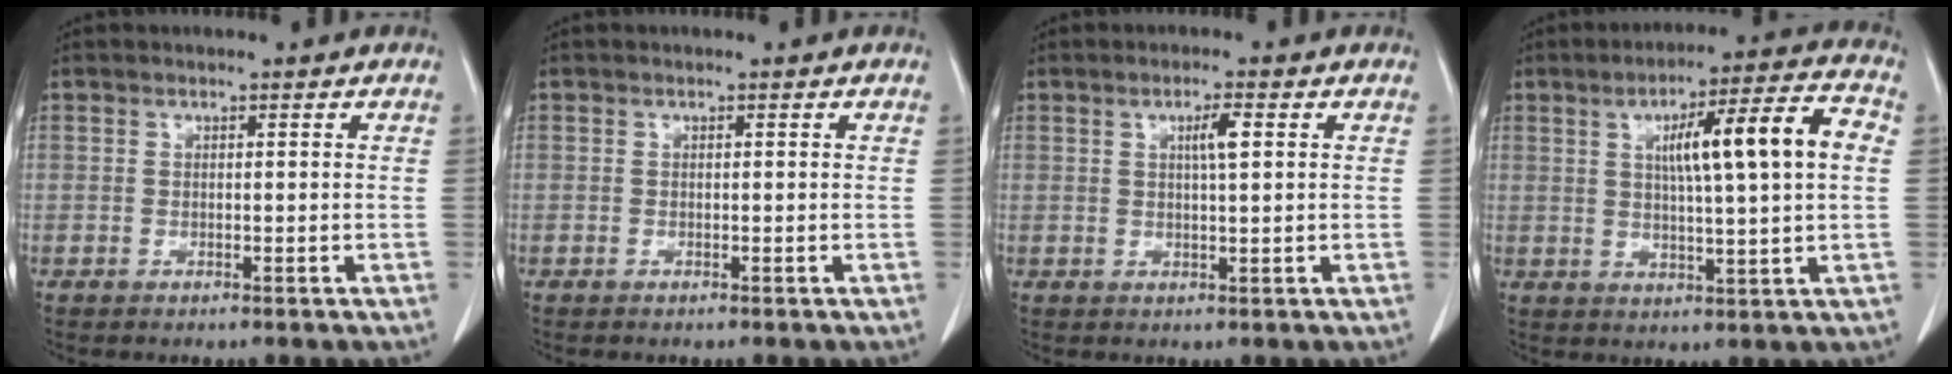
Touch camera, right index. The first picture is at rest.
{"total": 0.0}
{"total": 2.9, "force": [0.9, 0.2, 2.7], "torque": [-0.048, 0.001, 0.014]}
{"total": 12.9, "force": [2.5, 0.7, 12.7], "torque": [-0.194, 0.022, 0.039]}